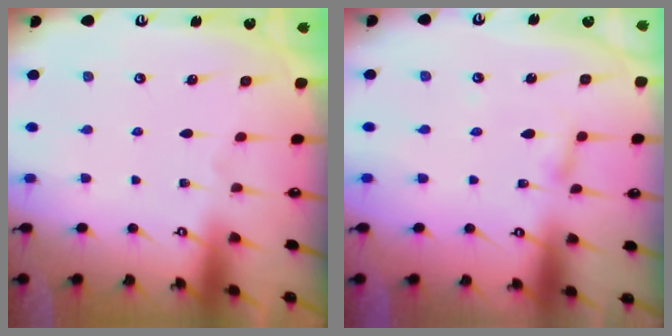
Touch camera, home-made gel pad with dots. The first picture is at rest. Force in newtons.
{"total": 2.0, "press": 2.0, "slide": 0.2}